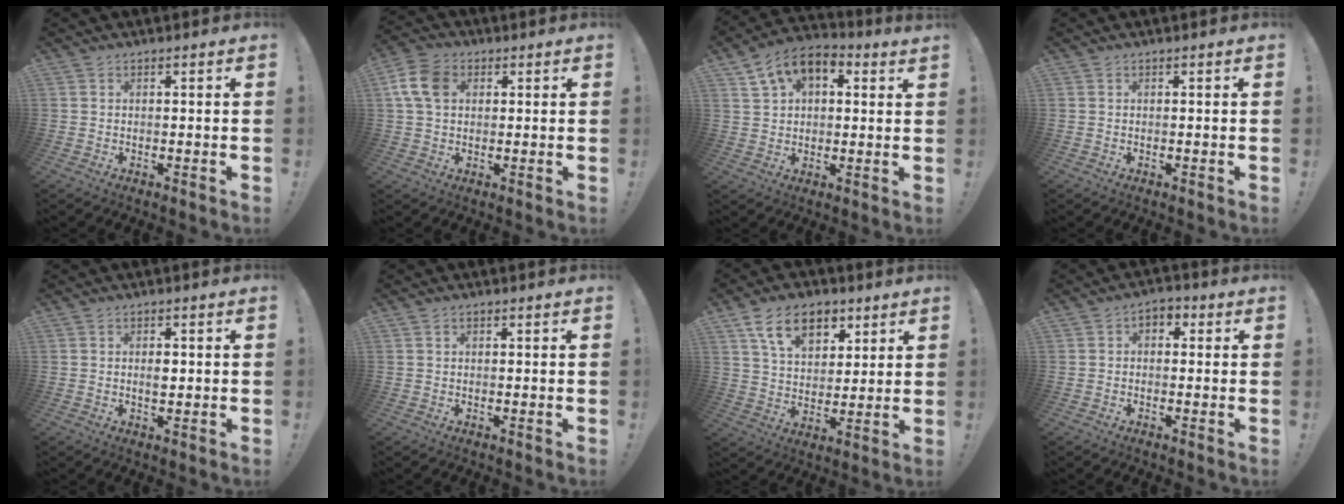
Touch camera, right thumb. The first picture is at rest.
{"total": 9.8, "force": [2.5, 7.0, 6.5], "torque": [-0.138, 0.010, 0.053]}
{"total": 9.3, "force": [4.6, 5.6, 5.8], "torque": [-0.093, -0.010, 0.088]}
{"total": 0.0}
{"total": 2.4, "force": [0.1, 1.3, 2.0], "torque": [-0.017, -0.006, -0.005]}
{"total": 0.8, "force": [0.4, 0.5, 0.3], "torque": [0.001, 0.000, 0.006]}
{"total": 14.2, "force": [7.5, 9.2, 7.8], "torque": [-0.122, -0.024, 0.140]}
{"total": 3.2, "force": [-0.3, 2.4, 2.1], "torque": [-0.022, 0.007, -0.008]}